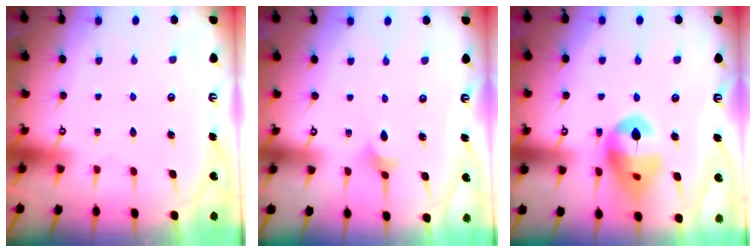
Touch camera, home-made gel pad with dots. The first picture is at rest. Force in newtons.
{"total": 1.9, "press": 1.8, "slide": 0.6}
{"total": 13.9, "press": 13.9, "slide": 1.3}